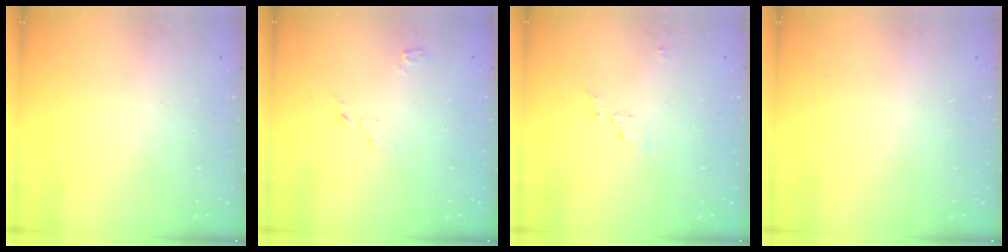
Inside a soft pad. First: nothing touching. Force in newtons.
{"total": 2.6, "press": 2.6, "slide": 0.2}
{"total": 4.6, "press": 4.6, "slide": 0.4}
{"total": 0.0}